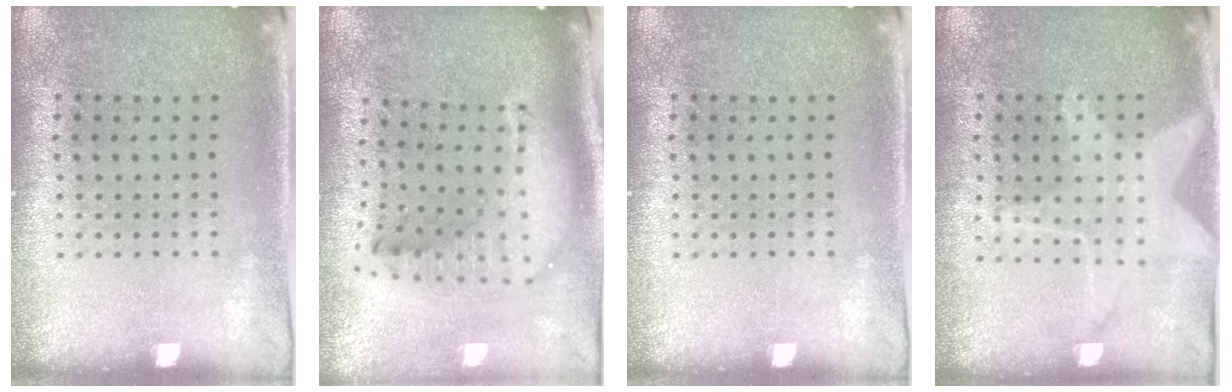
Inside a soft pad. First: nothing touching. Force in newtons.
{"total": 2.2, "press": 1.7, "slide": 1.4}
{"total": 0.0}
{"total": 1.2, "press": 1.2, "slide": 0.3}